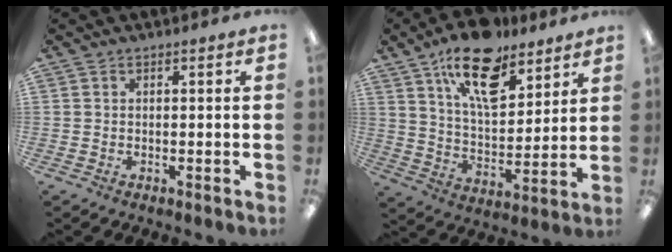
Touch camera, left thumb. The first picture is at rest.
{"total": 17.7, "force": [11.6, 8.2, 10.6], "torque": [-0.168, -0.053, 0.199]}